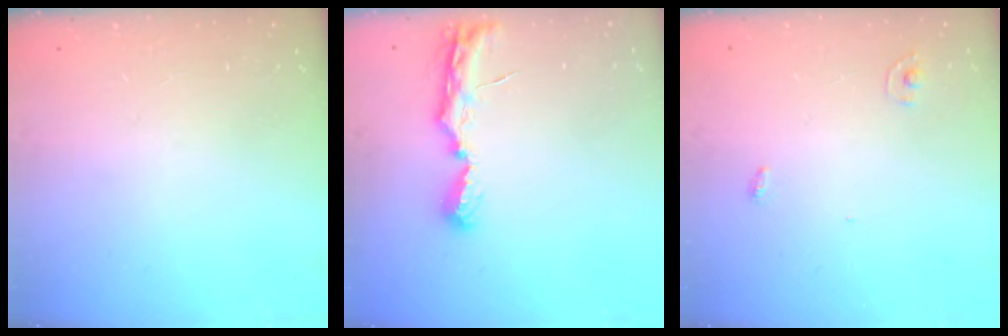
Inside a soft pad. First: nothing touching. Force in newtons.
{"total": 7.5, "press": 7.5, "slide": 0.4}
{"total": 2.8, "press": 2.8, "slide": 0.1}